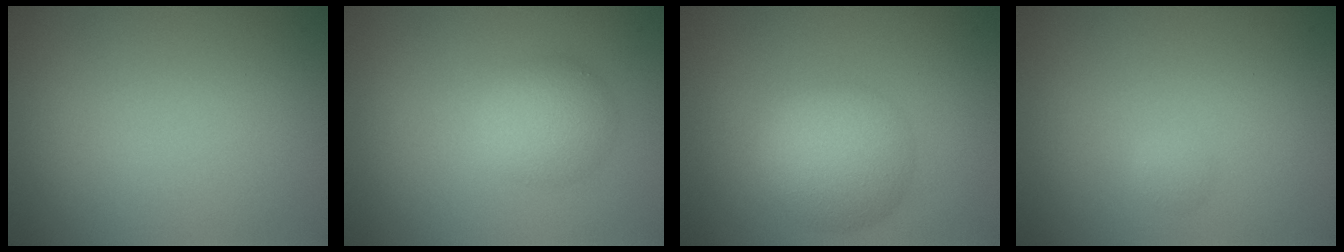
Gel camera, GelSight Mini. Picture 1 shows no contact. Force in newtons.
{"total": 3.1, "press": 3.1, "slide": 0.1}
{"total": 5.5, "press": 5.5, "slide": 0.0}
{"total": 0.7, "press": 0.7, "slide": 0.0}